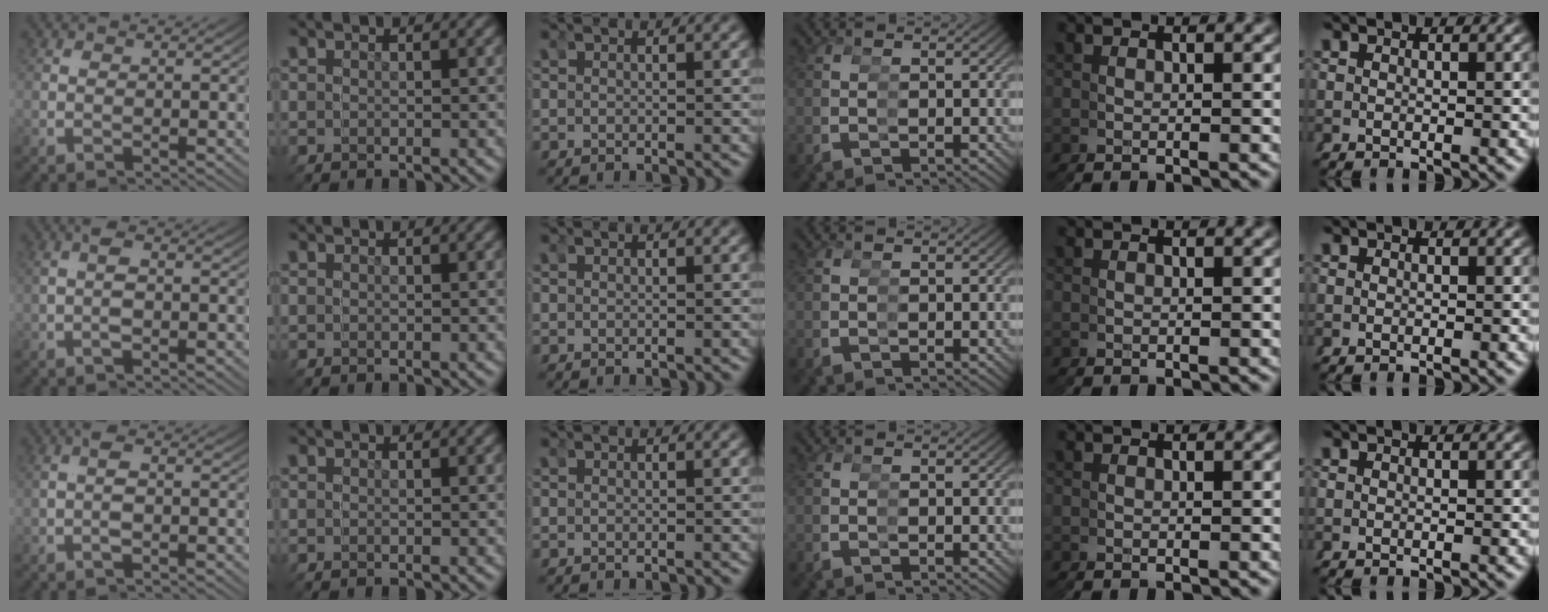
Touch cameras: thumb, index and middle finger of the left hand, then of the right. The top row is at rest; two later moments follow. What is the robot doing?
{"motion": "grasp_and_lifting", "object": "pipette"}